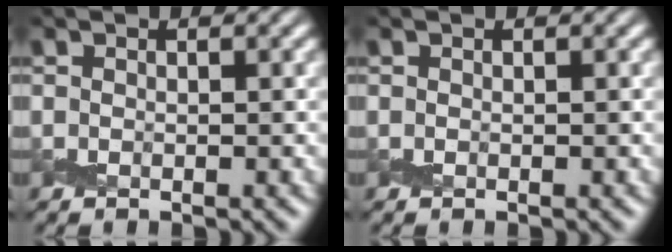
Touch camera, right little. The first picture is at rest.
{"total": 0.0}